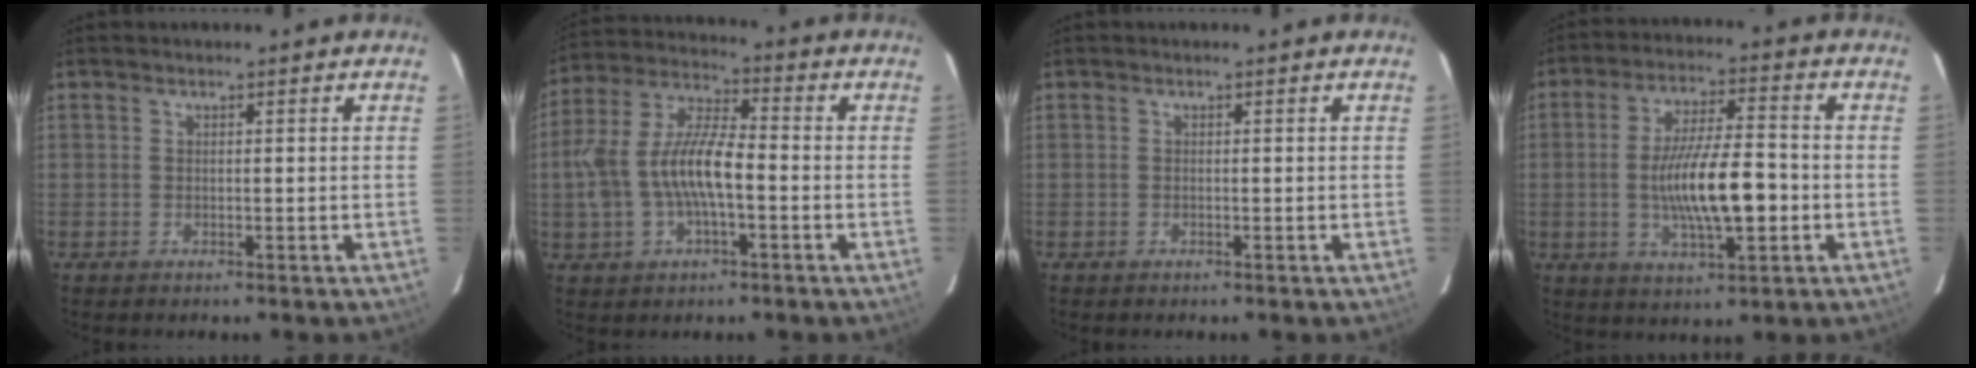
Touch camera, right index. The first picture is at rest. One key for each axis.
{"total": 13.1, "fx": -2.2, "fy": 5.4, "fz": 11.7, "tx": -0.247, "ty": 0.012, "tz": -0.039}
{"total": 0.0}
{"total": 12.9, "fx": -2.3, "fy": 3.4, "fz": 12.3, "tx": -0.226, "ty": -0.007, "tz": -0.035}